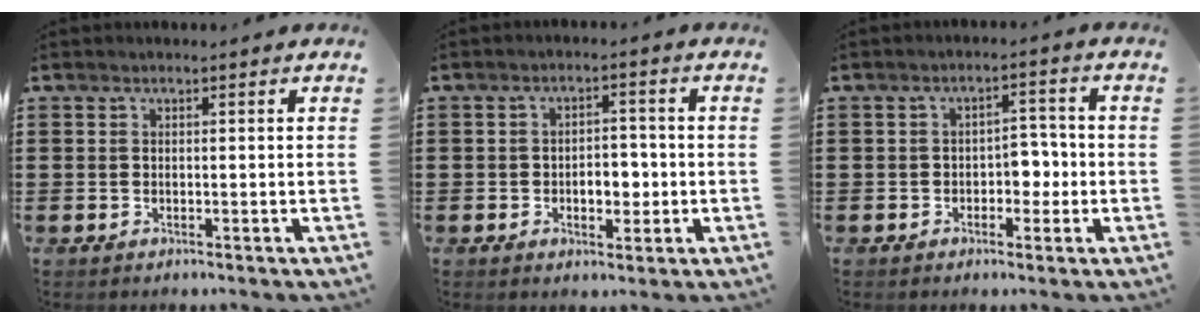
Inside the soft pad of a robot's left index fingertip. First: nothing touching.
{"total": 4.5, "force": [-0.9, 2.6, 3.6], "torque": [-0.062, 0.003, -0.022]}
{"total": 3.8, "force": [-1.1, 2.3, 2.9], "torque": [-0.048, 0.004, -0.026]}